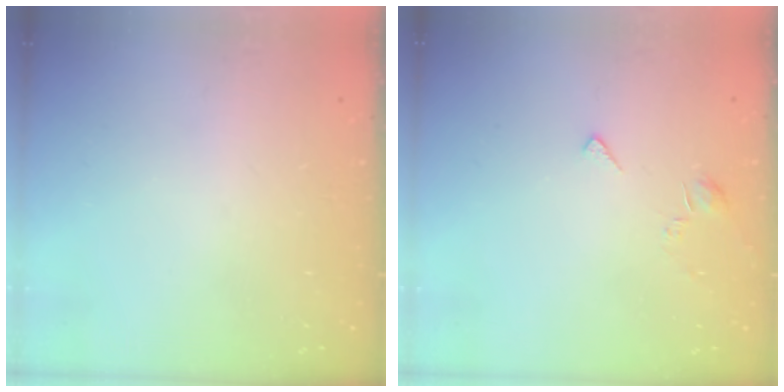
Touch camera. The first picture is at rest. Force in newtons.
{"total": 1.9, "press": 1.9, "slide": 0.4}